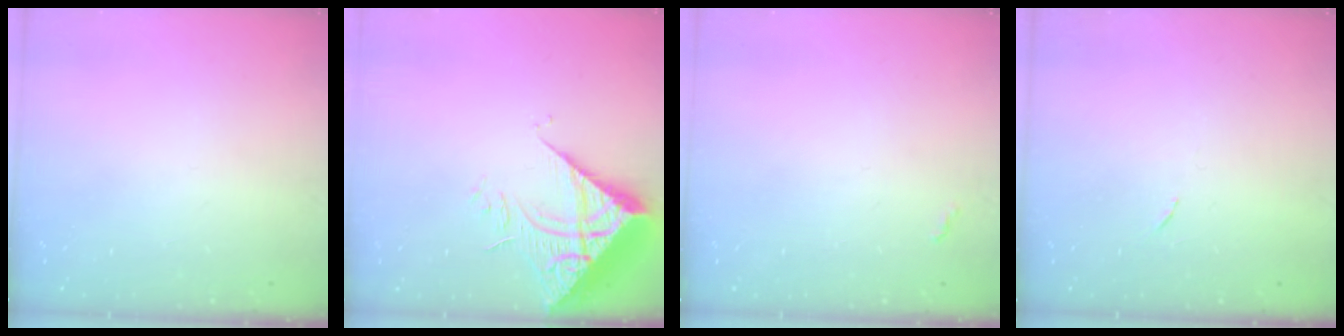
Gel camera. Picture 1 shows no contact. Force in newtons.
{"total": 9.3, "press": 9.2, "slide": 1.2}
{"total": 3.2, "press": 3.2, "slide": 0.5}
{"total": 3.5, "press": 3.3, "slide": 1.2}